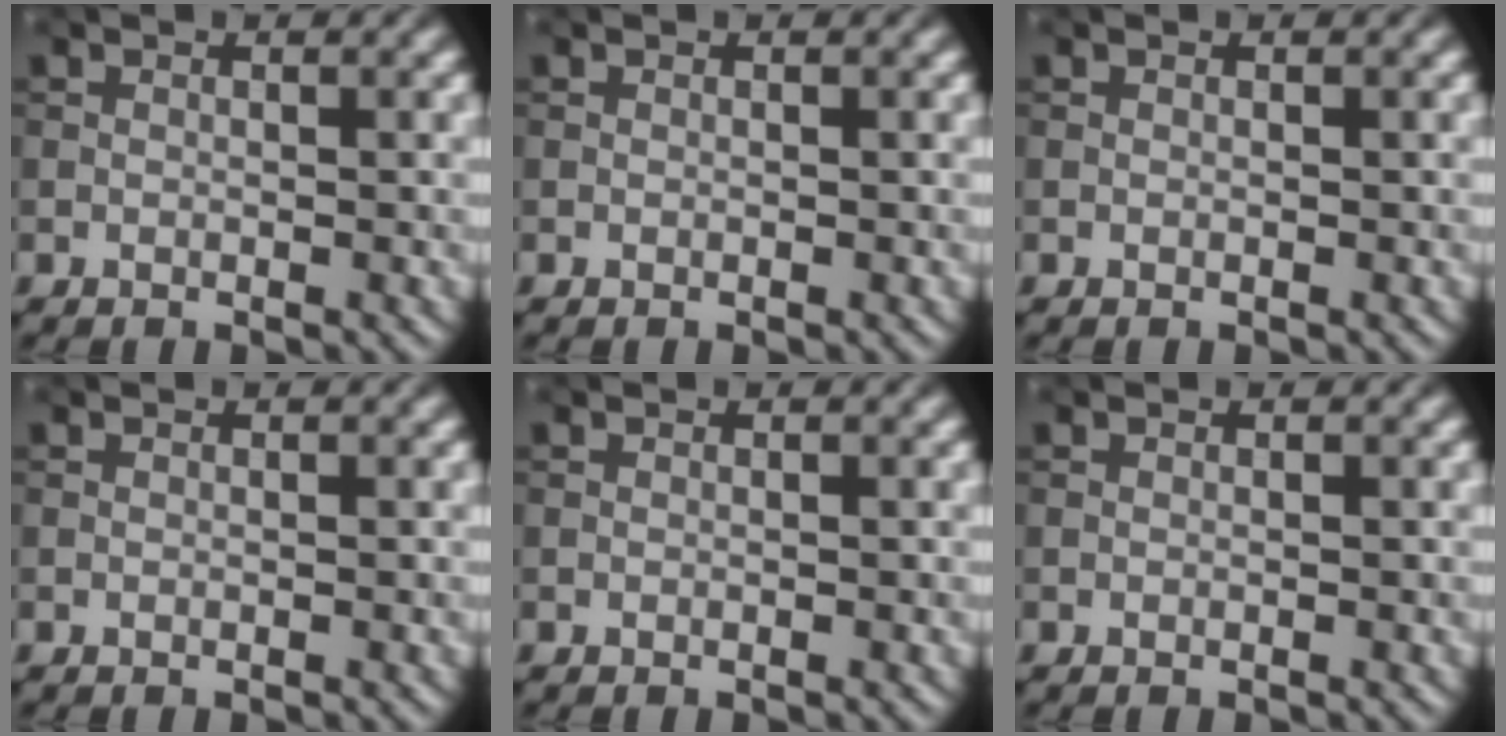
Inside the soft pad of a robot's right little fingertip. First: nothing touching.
{"total": 0.0}
{"total": 0.0}
{"total": 0.0}
{"total": 0.0}
{"total": 0.0}